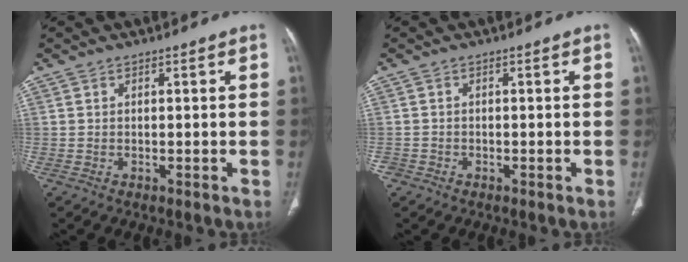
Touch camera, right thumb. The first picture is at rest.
{"total": 1.3, "force": [-0.8, 1.0, 0.0], "torque": [0.000, 0.004, -0.017]}